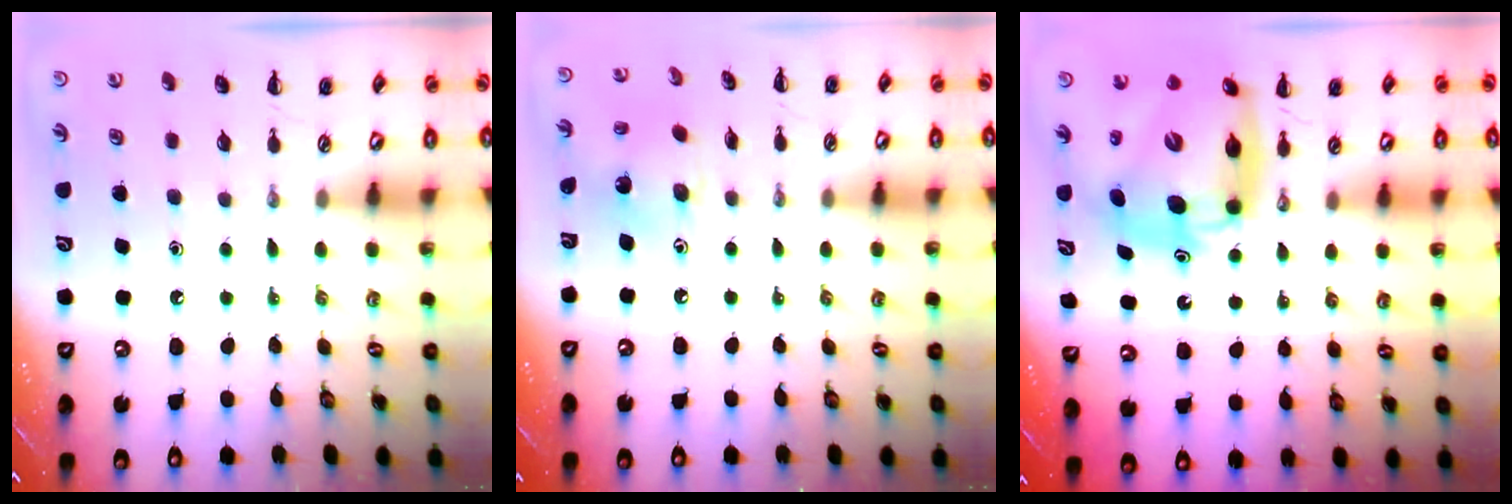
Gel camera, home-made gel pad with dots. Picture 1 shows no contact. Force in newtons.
{"total": 4.6, "press": 4.5, "slide": 0.9}
{"total": 14.0, "press": 13.4, "slide": 4.1}